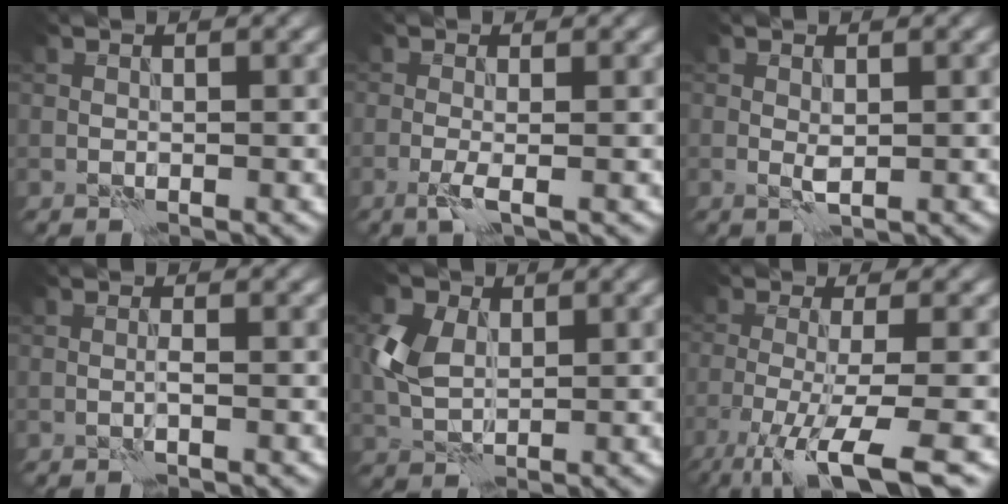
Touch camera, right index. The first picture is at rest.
{"total": 2.0, "force": [-0.7, 0.3, 1.8], "torque": [-0.035, 0.000, -0.020]}
{"total": 1.3, "force": [0.0, 0.6, 1.2], "torque": [-0.023, -0.001, 0.000]}
{"total": 0.5, "force": [-0.1, -0.1, 0.5], "torque": [-0.011, 0.004, -0.004]}
{"total": 4.8, "force": [0.9, 3.3, 3.3], "torque": [-0.080, 0.006, 0.016]}
{"total": 9.3, "force": [-5.4, 2.4, 7.1], "torque": [-0.118, -0.013, -0.099]}